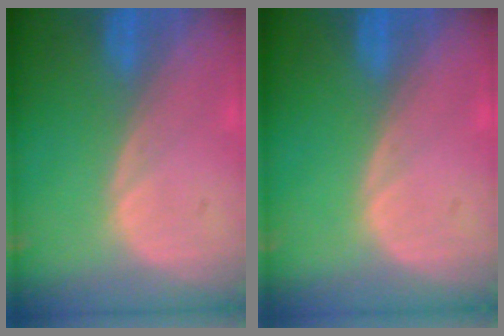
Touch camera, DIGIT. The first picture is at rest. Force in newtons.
{"total": 0.0}